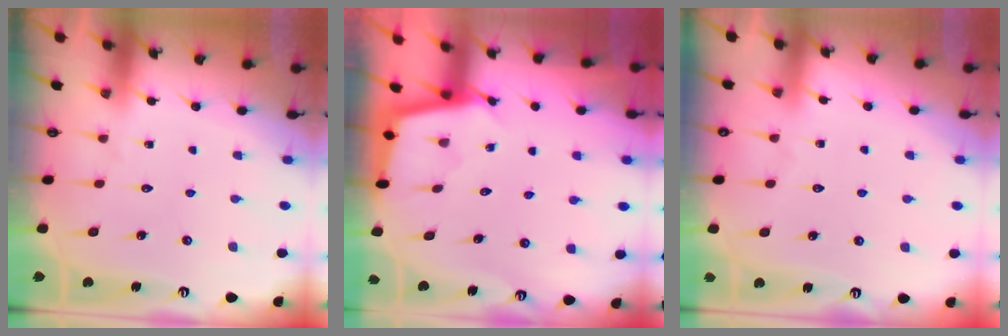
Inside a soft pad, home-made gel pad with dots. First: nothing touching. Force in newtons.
{"total": 2.3, "press": 2.3, "slide": 0.2}
{"total": 3.5, "press": 3.5, "slide": 0.5}